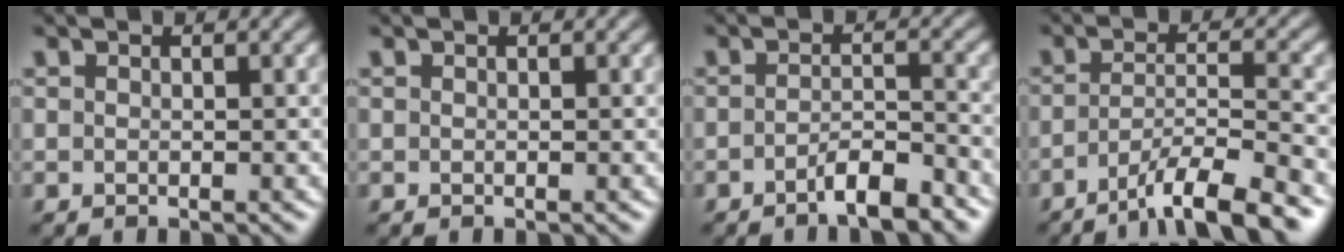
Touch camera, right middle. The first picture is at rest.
{"total": 0.0}
{"total": 3.3, "force": [-2.2, 0.7, 2.3], "torque": [-0.038, 0.005, -0.043]}
{"total": 7.4, "force": [-5.0, 1.6, 5.3], "torque": [-0.075, 0.001, -0.083]}